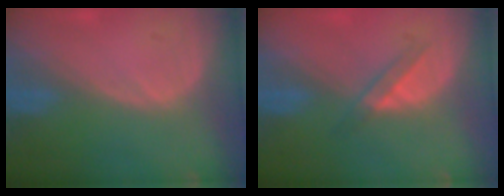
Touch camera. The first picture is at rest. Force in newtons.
{"total": 2.6, "press": 2.4, "slide": 1.0}